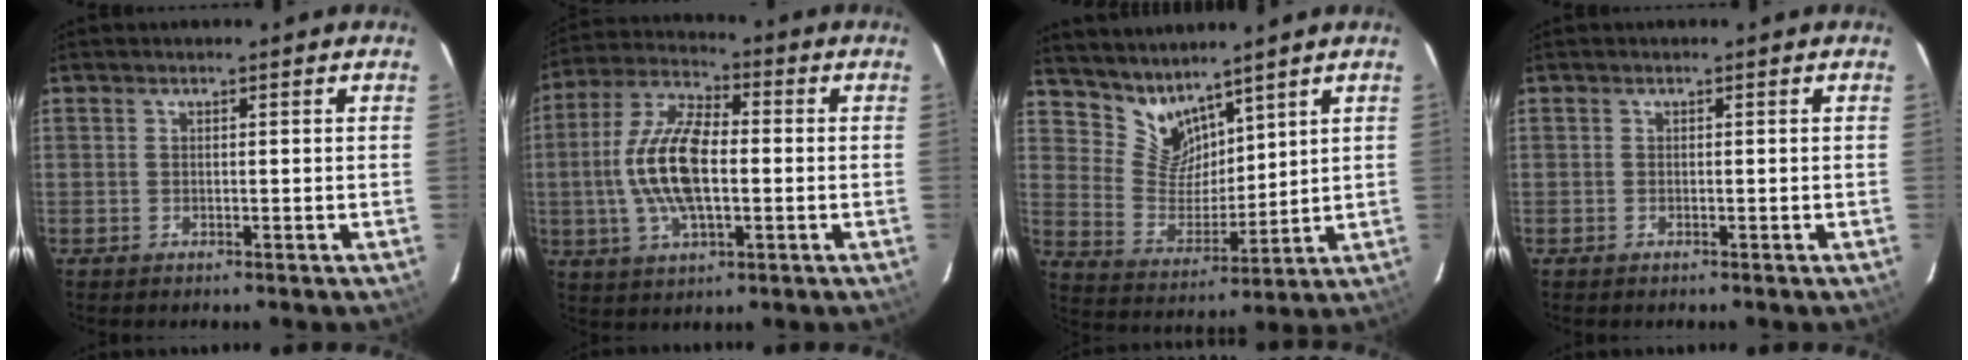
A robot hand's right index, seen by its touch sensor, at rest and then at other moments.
{"total": 14.3, "force": [-1.2, 6.2, 12.9], "torque": [-0.266, 0.007, -0.026]}
{"total": 8.1, "force": [7.2, 3.4, 1.8], "torque": [-0.031, -0.007, 0.151]}
{"total": 0.0}